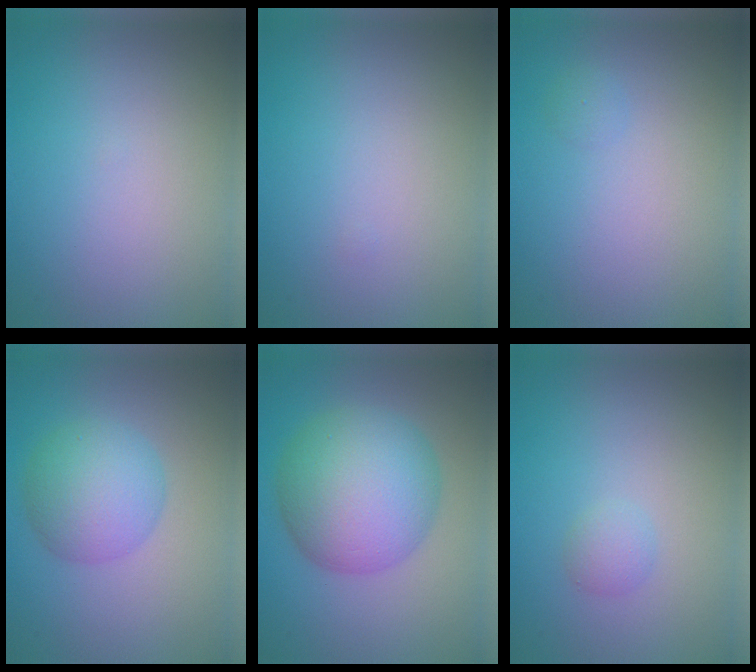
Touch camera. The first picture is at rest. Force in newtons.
{"total": 0.0}
{"total": 0.7, "press": 0.7, "slide": 0.1}
{"total": 5.0, "press": 5.0, "slide": 0.2}
{"total": 9.6, "press": 9.6, "slide": 0.3}
{"total": 1.1, "press": 1.1, "slide": 0.0}